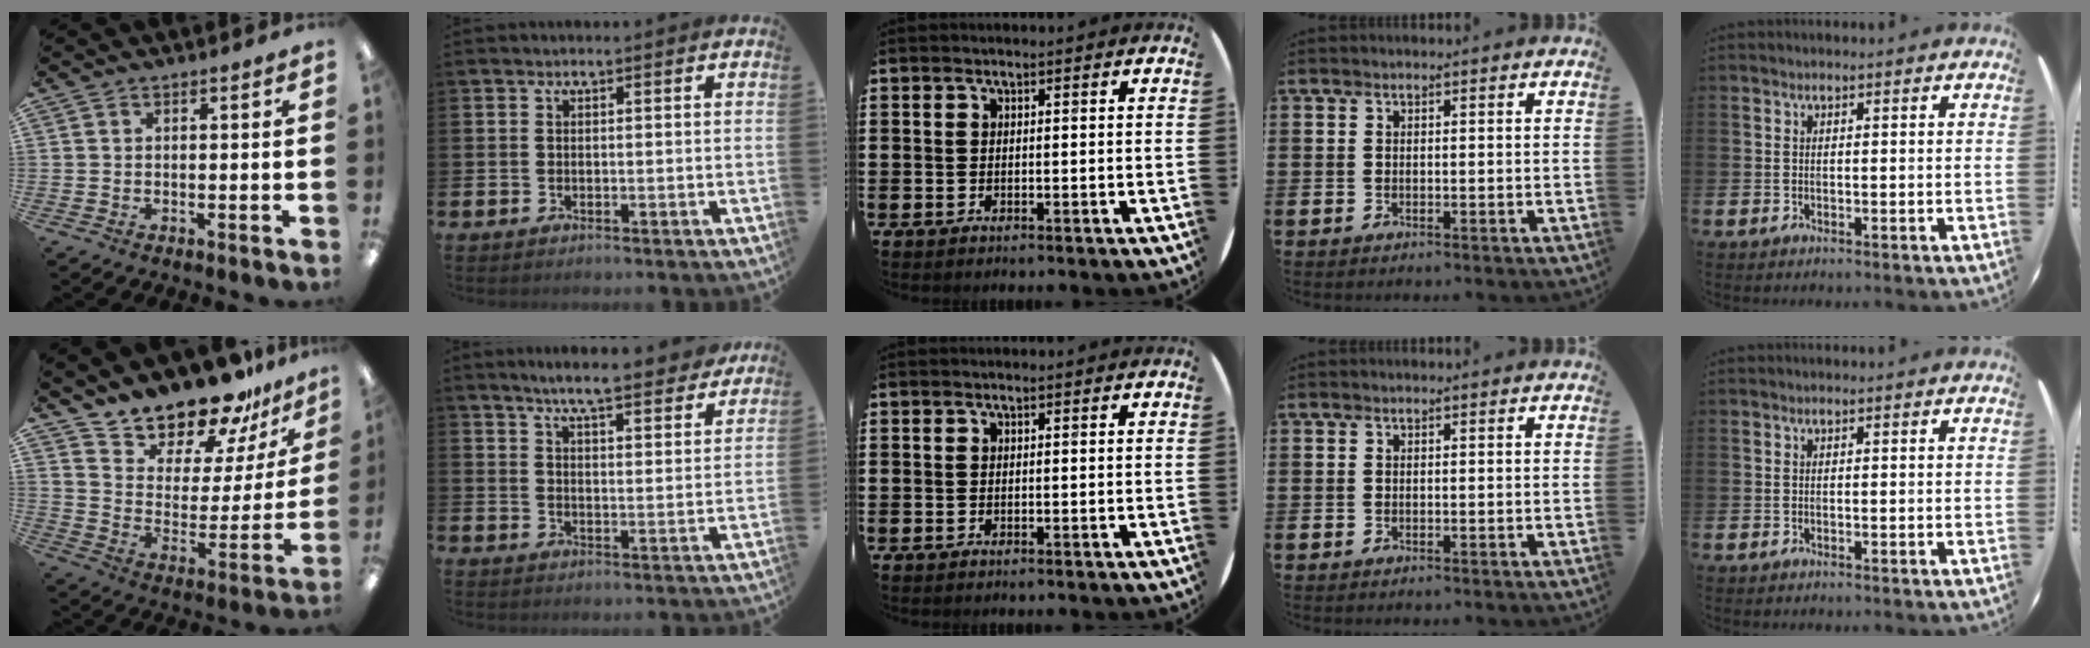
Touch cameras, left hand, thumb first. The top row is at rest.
{"thumb": {"total": 17.4, "force": [16.4, 5.1, 3.2], "torque": [-0.067, -0.144, 0.291]}, "index": {"total": 7.0, "force": [6.6, 0.7, 2.2], "torque": [-0.044, -0.043, 0.113]}}